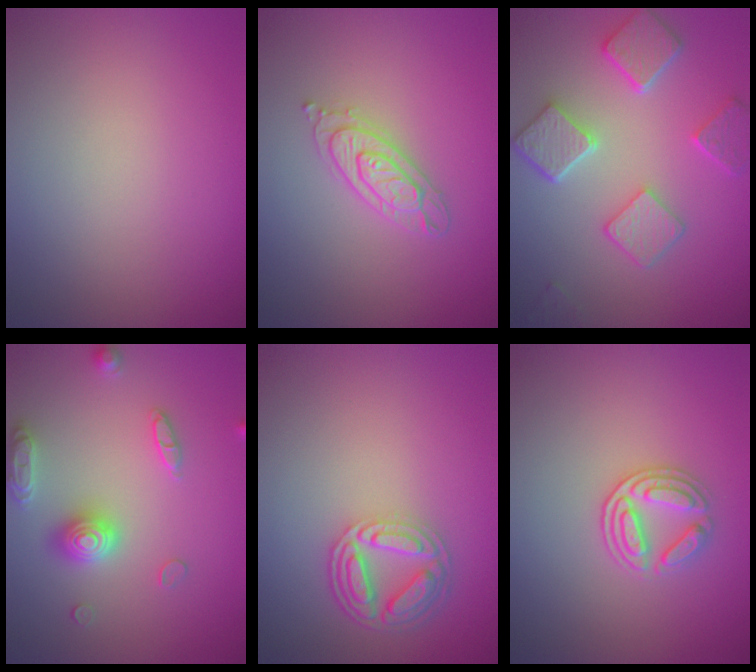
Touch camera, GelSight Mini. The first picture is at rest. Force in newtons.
{"total": 2.6, "press": 2.5, "slide": 0.5}
{"total": 5.5, "press": 4.3, "slide": 3.3}
{"total": 3.4, "press": 3.4, "slide": 0.6}
{"total": 4.5, "press": 3.4, "slide": 2.9}
{"total": 2.9, "press": 2.7, "slide": 1.0}